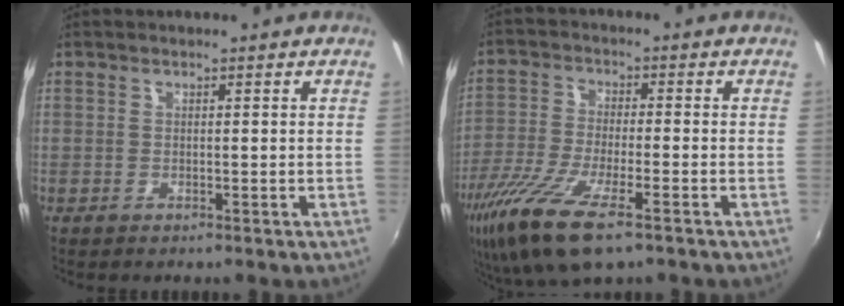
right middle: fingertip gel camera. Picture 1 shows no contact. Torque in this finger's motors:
{"motor_torque": [1.34, -0.80, 0.80, 0.21]}